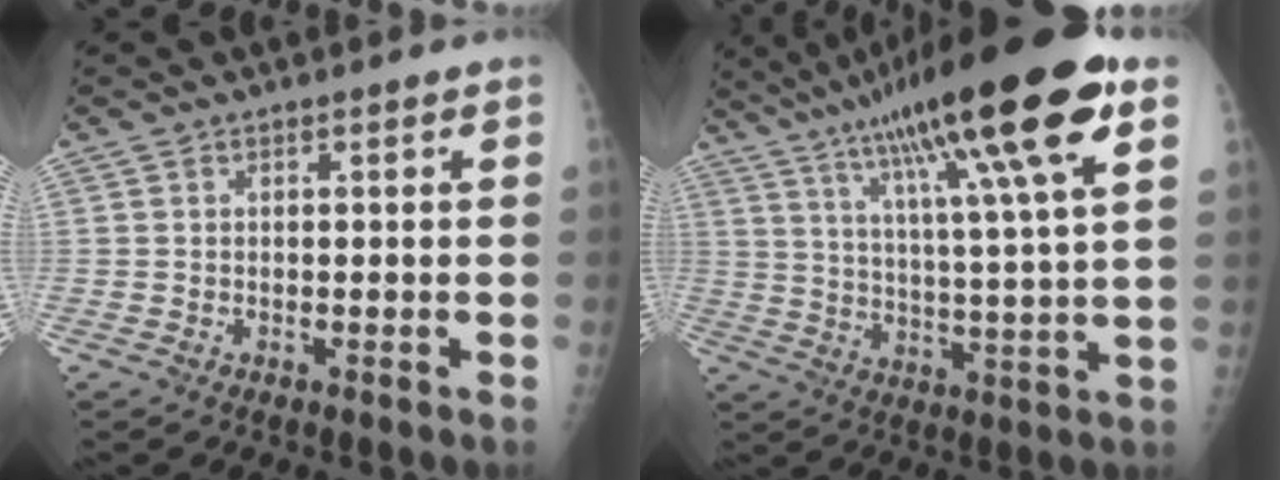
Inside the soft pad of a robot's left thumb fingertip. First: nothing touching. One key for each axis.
{"total": 23.4, "fx": 12.4, "fy": 2.6, "fz": 19.6, "tx": -0.321, "ty": -0.018, "tz": 0.197}